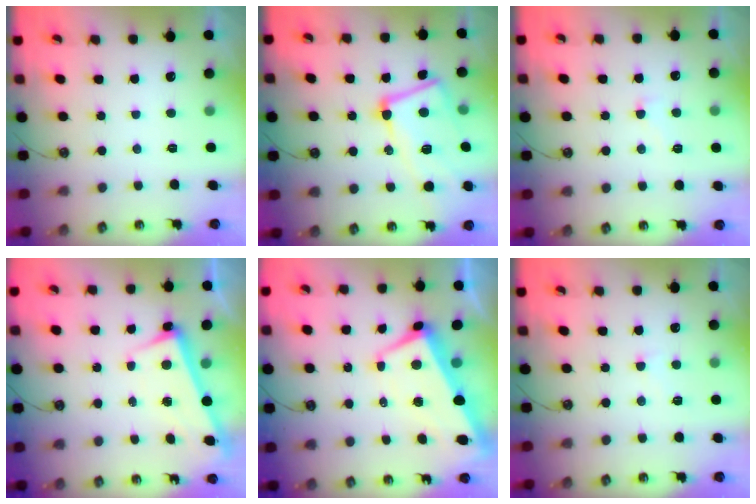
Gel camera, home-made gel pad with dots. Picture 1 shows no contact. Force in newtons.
{"total": 9.6, "press": 9.6, "slide": 0.7}
{"total": 3.1, "press": 2.9, "slide": 1.0}
{"total": 2.5, "press": 2.4, "slide": 0.7}
{"total": 1.6, "press": 1.0, "slide": 1.3}
{"total": 1.5, "press": 1.4, "slide": 0.6}